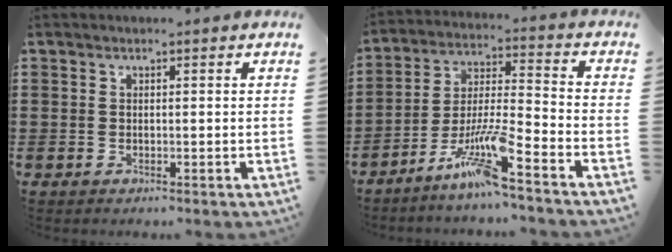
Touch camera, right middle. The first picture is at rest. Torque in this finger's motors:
{"motor_torque": [1.21, -0.93, 0.70, 0.21]}